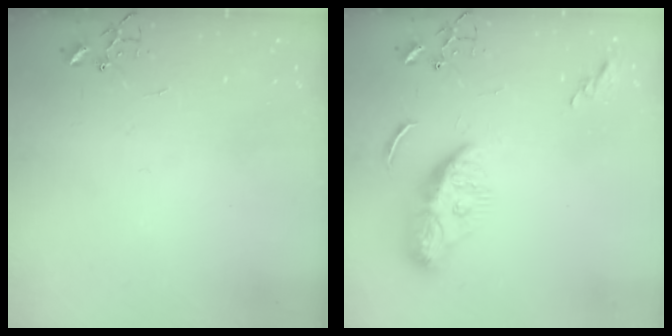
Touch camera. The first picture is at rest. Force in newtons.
{"total": 9.4, "press": 9.4, "slide": 1.0}